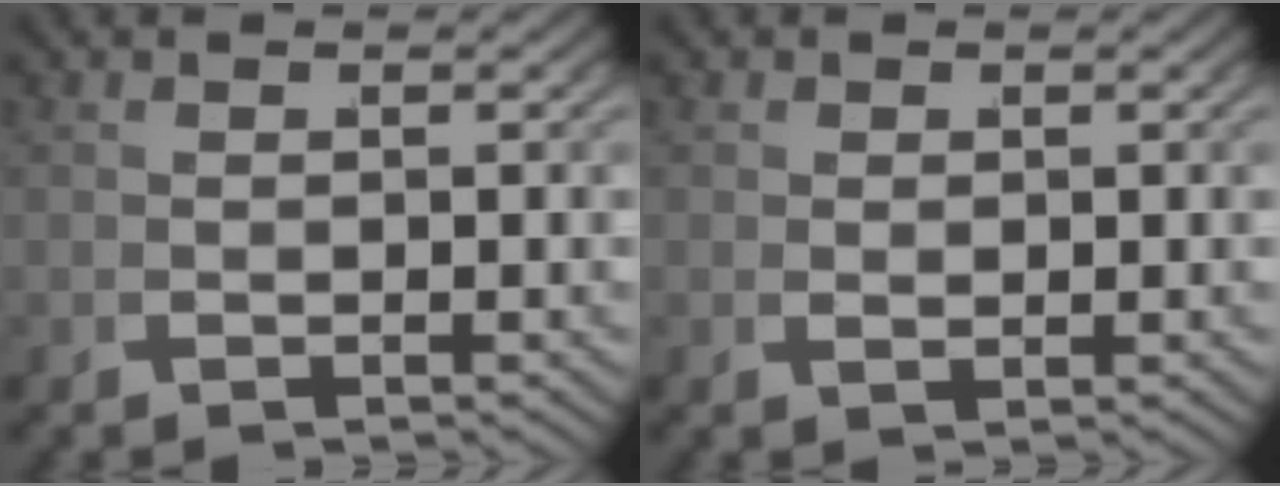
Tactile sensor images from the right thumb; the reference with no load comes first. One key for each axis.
{"total": 0.8, "fx": 0.3, "fy": 0.7, "fz": 0.3, "tx": -0.003, "ty": -0.008, "tz": 0.013}